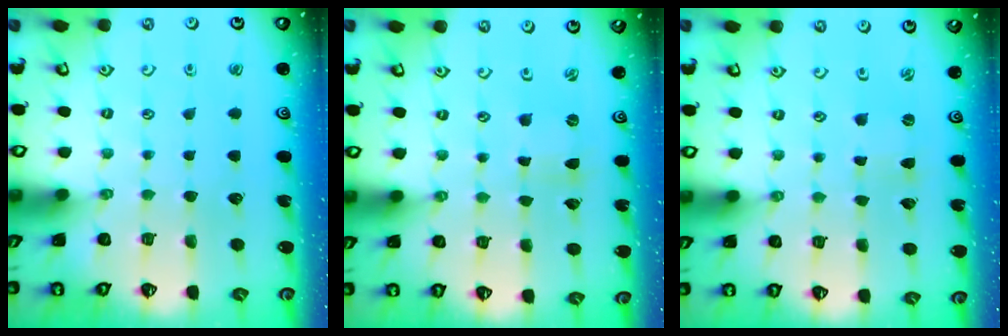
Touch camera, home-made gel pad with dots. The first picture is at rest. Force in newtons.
{"total": 0.6, "press": 0.6, "slide": 0.1}
{"total": 0.7, "press": 0.7, "slide": 0.3}